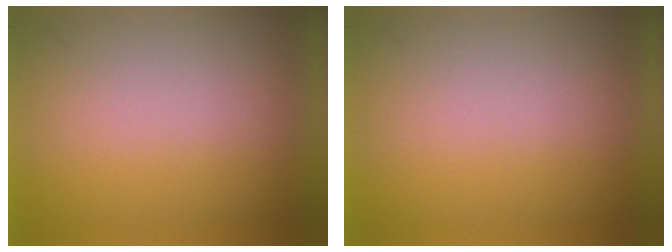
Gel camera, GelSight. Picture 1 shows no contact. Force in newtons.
{"total": 0.0}